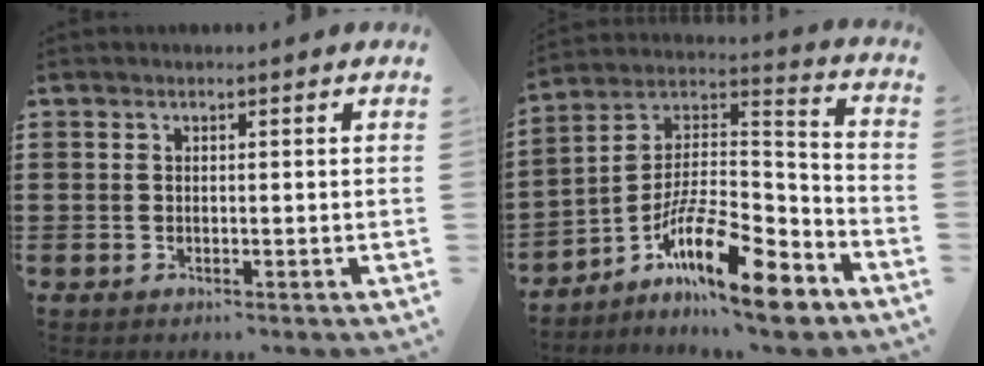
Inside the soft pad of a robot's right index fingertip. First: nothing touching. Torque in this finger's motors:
{"motor_torque": [0.00, 0.11, 0.68, 0.09]}